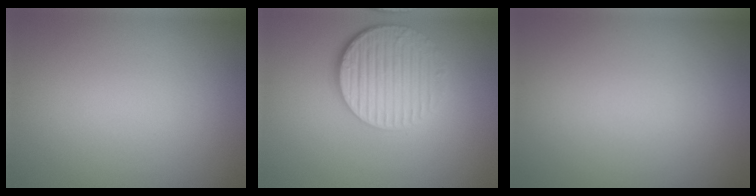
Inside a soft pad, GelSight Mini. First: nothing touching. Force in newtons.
{"total": 5.8, "press": 4.1, "slide": 4.1}
{"total": 0.0}